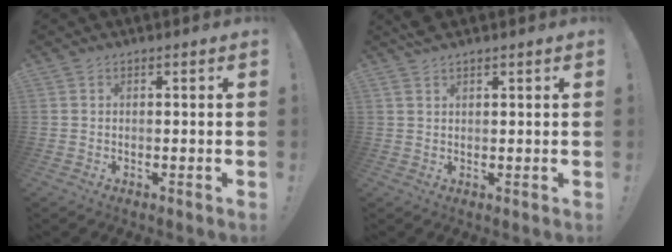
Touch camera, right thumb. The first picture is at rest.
{"total": 2.5, "force": [2.1, 0.6, 1.2], "torque": [-0.027, -0.006, 0.039]}